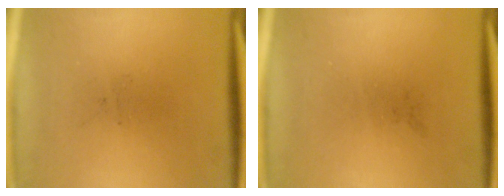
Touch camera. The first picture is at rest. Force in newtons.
{"total": 0.0}